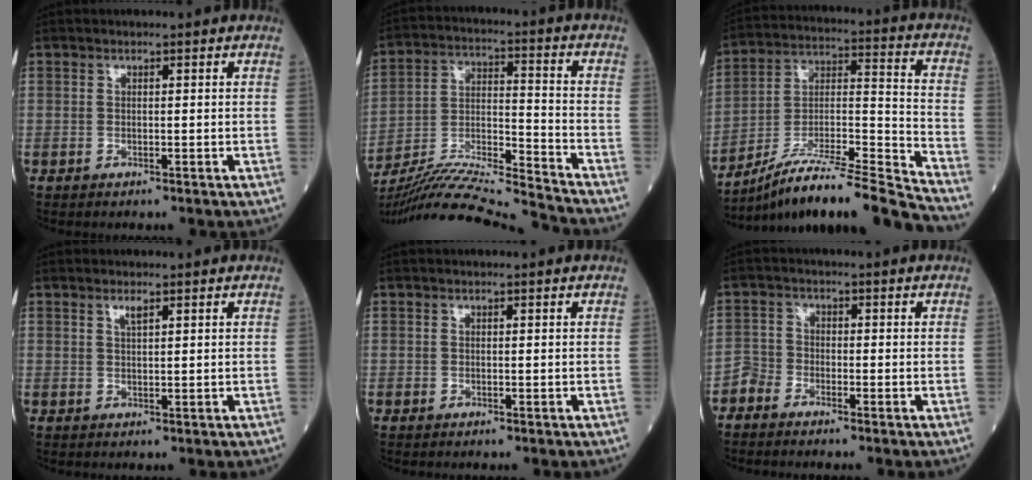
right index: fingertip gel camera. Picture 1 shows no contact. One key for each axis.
{"total": 18.7, "fx": -17.7, "fy": -1.9, "fz": 5.7, "tx": -0.117, "ty": -0.006, "tz": -0.302}
{"total": 20.0, "fx": -17.7, "fy": -1.2, "fz": 9.2, "tx": -0.154, "ty": 0.005, "tz": -0.309}
{"total": 1.1, "fx": 0.8, "fy": 0.1, "fz": 0.8, "tx": -0.019, "ty": 0.002, "tz": 0.019}
{"total": 0.0}
{"total": 2.3, "fx": -2.1, "fy": 0.9, "fz": -0.1, "tx": 0.006, "ty": -0.001, "tz": -0.045}